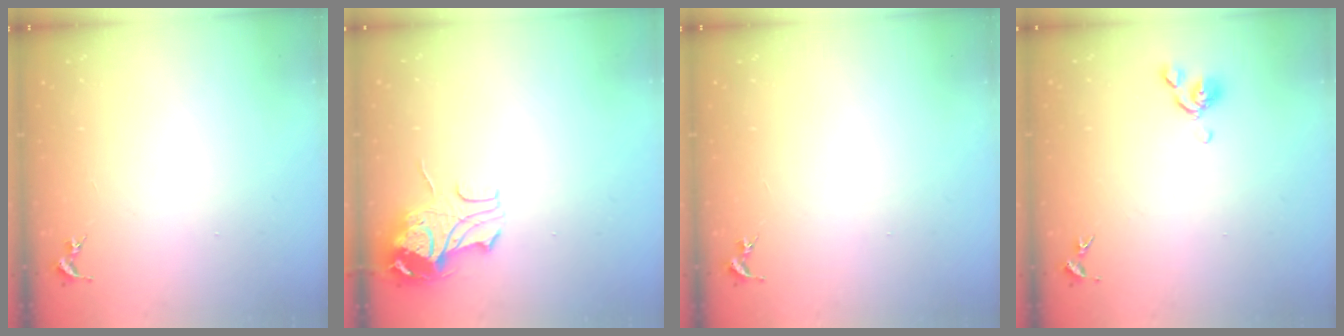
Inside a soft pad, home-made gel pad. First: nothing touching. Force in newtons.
{"total": 9.6, "press": 9.6, "slide": 1.1}
{"total": 0.0}
{"total": 6.8, "press": 6.7, "slide": 0.9}